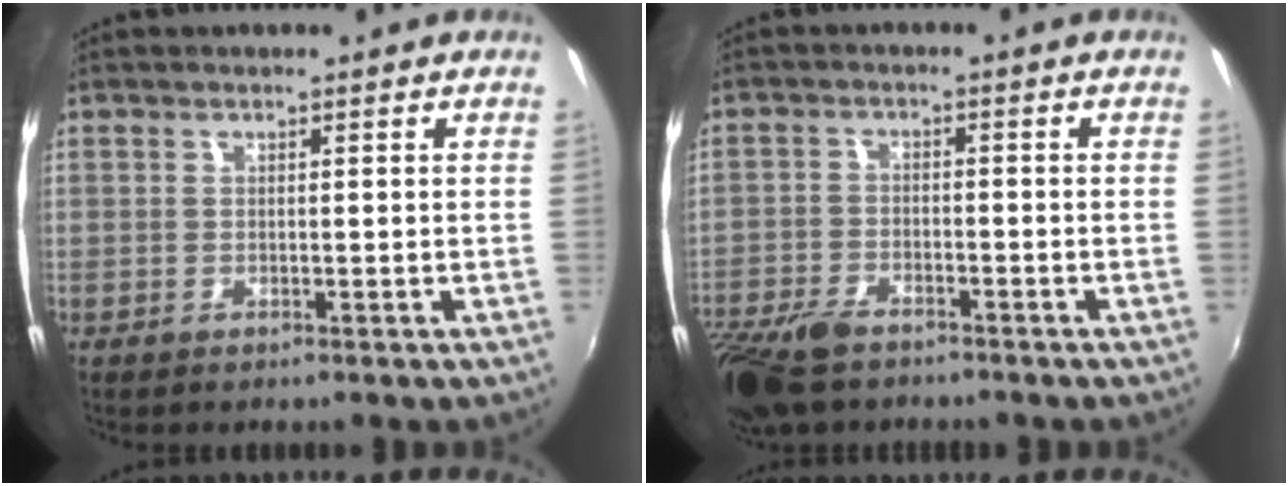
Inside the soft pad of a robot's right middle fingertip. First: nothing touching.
{"total": 11.6, "force": [-8.7, 4.8, 6.0], "torque": [-0.150, -0.029, -0.164]}